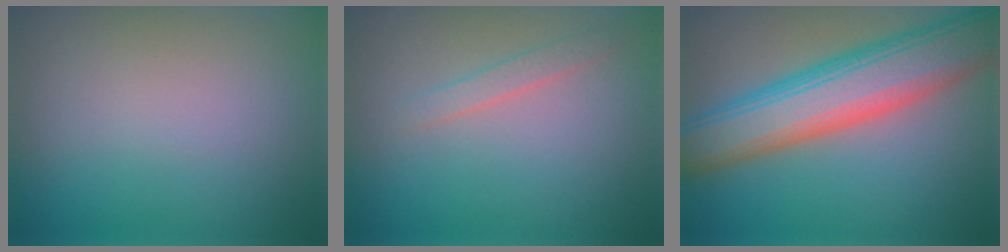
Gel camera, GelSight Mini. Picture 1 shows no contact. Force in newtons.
{"total": 1.4, "press": 1.4, "slide": 0.0}
{"total": 9.8, "press": 9.8, "slide": 0.4}